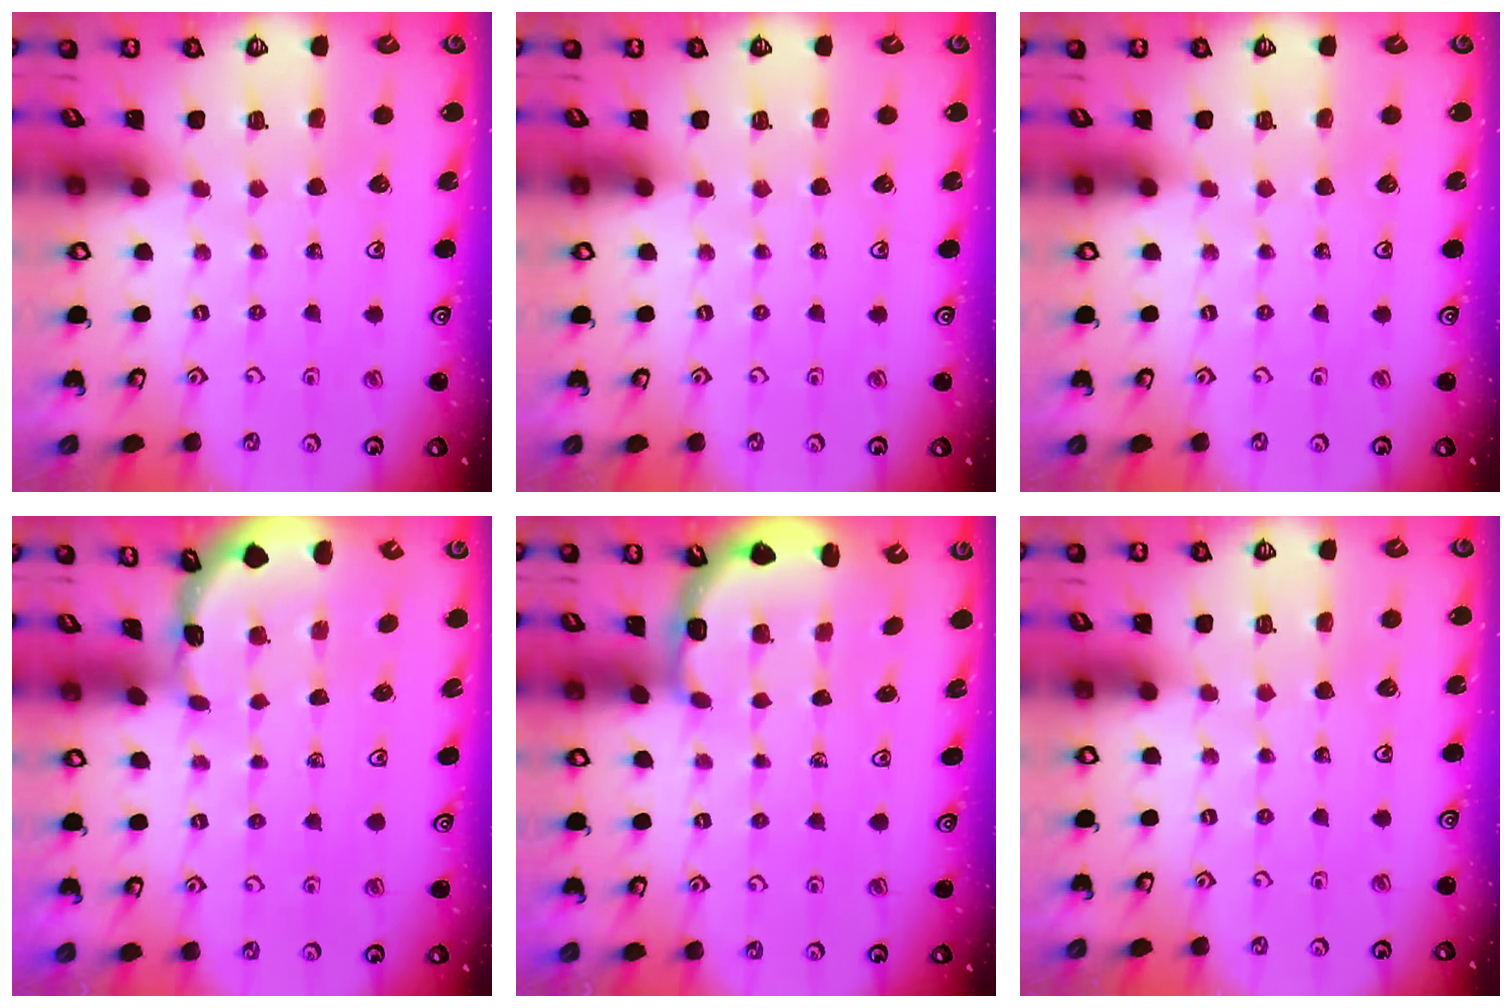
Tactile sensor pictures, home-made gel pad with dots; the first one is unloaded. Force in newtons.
{"total": 0.0}
{"total": 0.0}
{"total": 0.0}
{"total": 3.4, "press": 2.5, "slide": 2.3}
{"total": 0.0}